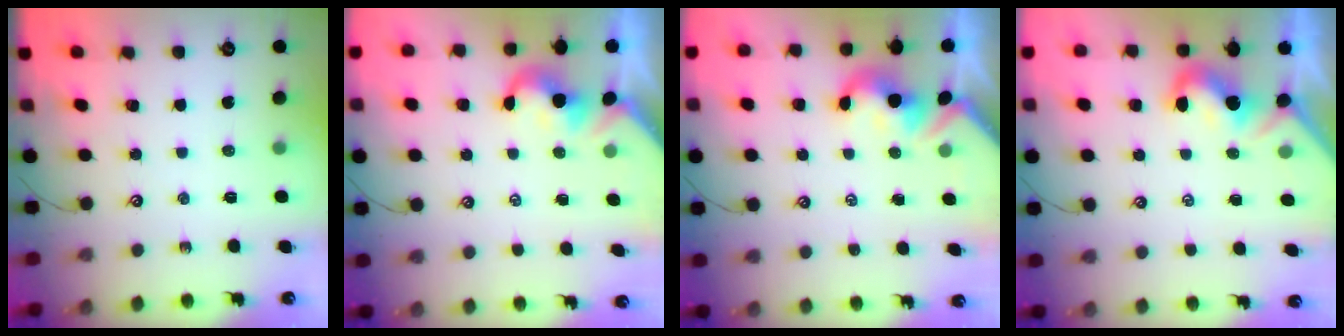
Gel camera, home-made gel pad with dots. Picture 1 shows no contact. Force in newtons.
{"total": 0.7, "press": 0.6, "slide": 0.4}
{"total": 2.2, "press": 2.1, "slide": 0.6}
{"total": 1.9, "press": 1.8, "slide": 0.6}